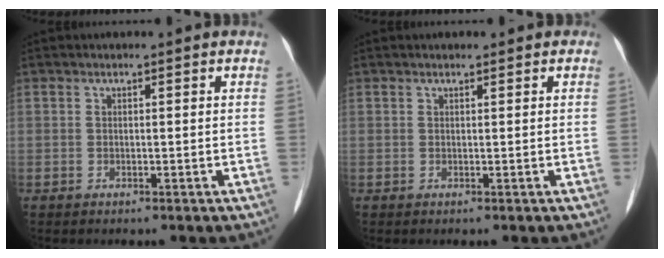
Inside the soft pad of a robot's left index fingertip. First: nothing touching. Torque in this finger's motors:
{"motor_torque": [0.37, -0.31, 0.00, 0.00]}